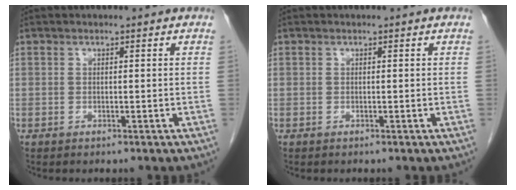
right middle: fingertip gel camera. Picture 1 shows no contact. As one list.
[{"total": 0.0}]